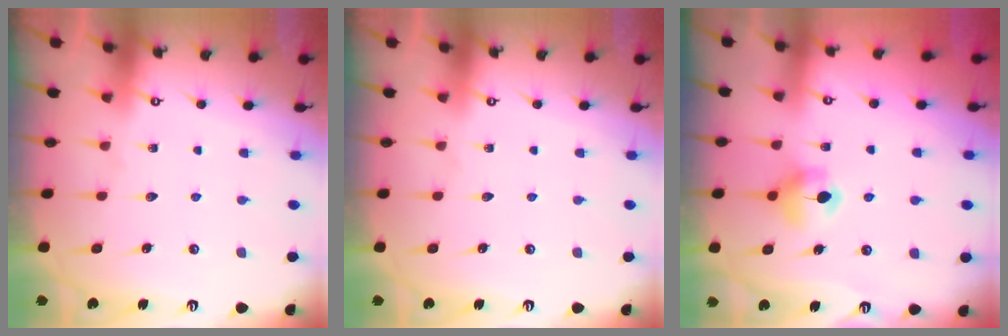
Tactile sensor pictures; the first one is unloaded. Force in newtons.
{"total": 0.0}
{"total": 5.7, "press": 5.6, "slide": 0.6}